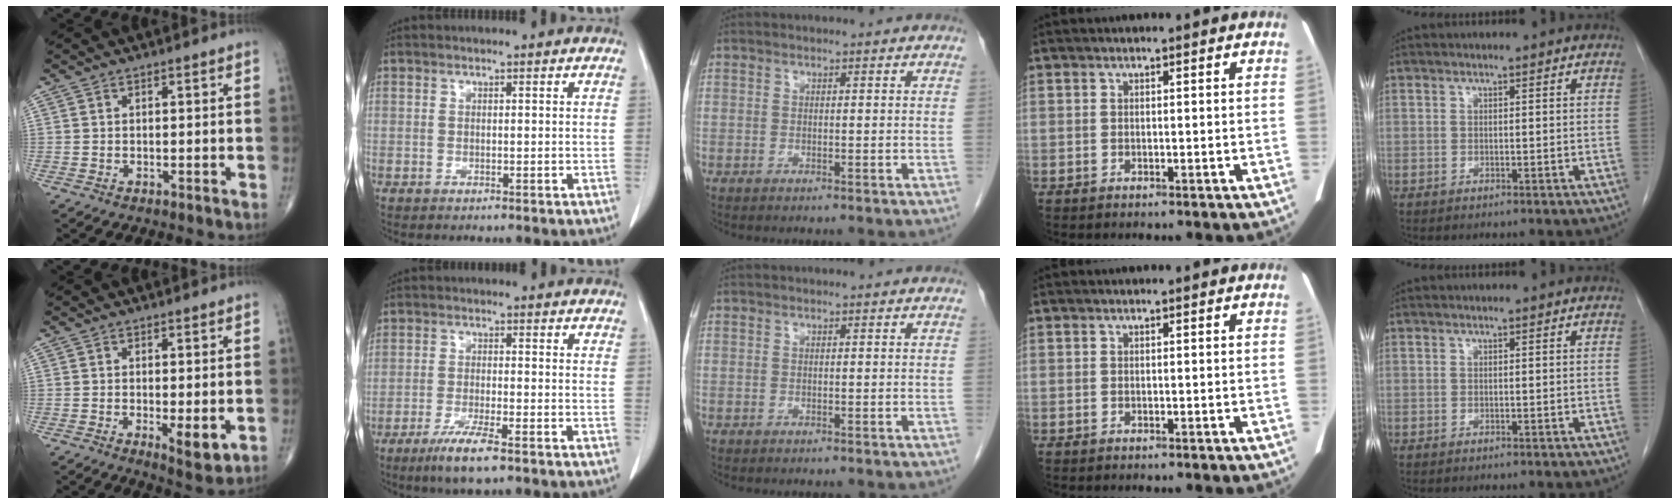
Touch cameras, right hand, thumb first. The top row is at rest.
{"thumb": {"total": 5.0, "force": [-1.0, 1.6, 4.6], "torque": [-0.071, -0.016, -0.013]}, "index": {"total": 6.4, "force": [-4.1, 0.4, 4.9], "torque": [-0.096, -0.015, -0.073]}}